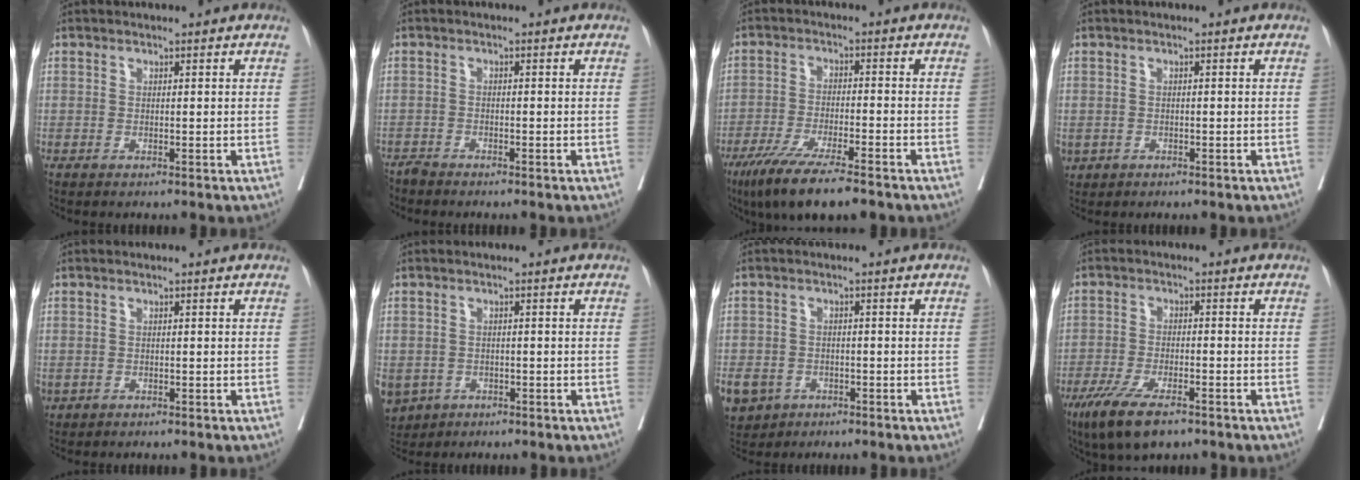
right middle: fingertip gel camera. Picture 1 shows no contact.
{"total": 1.5, "force": [-1.5, 0.0, -0.1], "torque": [0.003, -0.006, -0.031]}
{"total": 11.8, "force": [-8.6, 1.4, 7.9], "torque": [-0.135, -0.029, -0.141]}
{"total": 2.2, "force": [-0.9, 1.8, 0.9], "torque": [-0.024, -0.001, -0.008]}
{"total": 1.4, "force": [-0.6, 1.1, 0.6], "torque": [-0.020, 0.000, -0.002]}
{"total": 9.2, "force": [-4.4, 7.5, 3.2], "torque": [-0.099, -0.003, -0.061]}
{"total": 12.1, "force": [-5.8, 9.5, 4.7], "torque": [-0.142, -0.005, -0.083]}
{"total": 9.2, "force": [-6.3, 2.4, 6.3], "torque": [-0.119, -0.019, -0.106]}